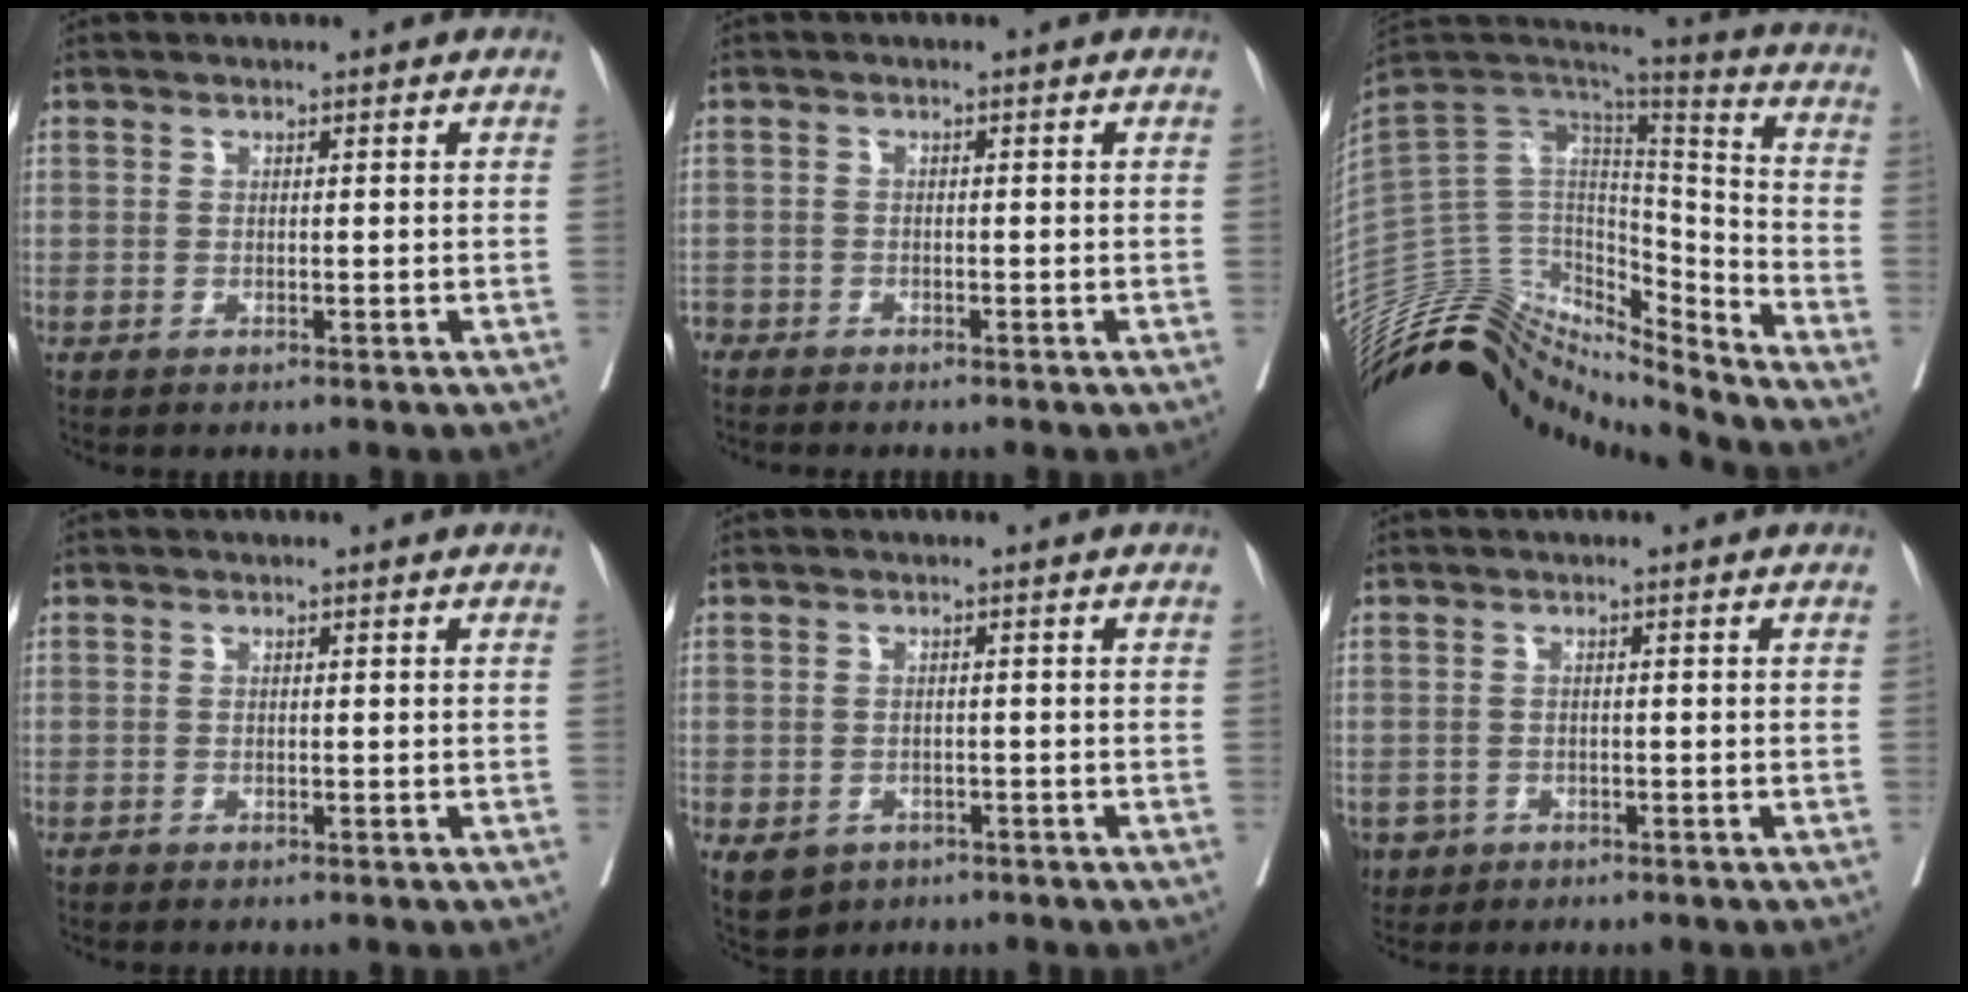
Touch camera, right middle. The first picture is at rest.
{"total": 2.2, "force": [-2.1, 0.4, 0.2], "torque": [0.000, -0.006, -0.037]}
{"total": 17.8, "force": [-16.9, 4.9, 2.7], "torque": [-0.039, 0.109, -0.282]}
{"total": 0.0}
{"total": 5.0, "force": [-2.7, 3.9, 1.5], "torque": [-0.023, 0.001, -0.033]}
{"total": 3.2, "force": [-1.7, 2.6, 0.5], "torque": [-0.005, 0.003, -0.028]}